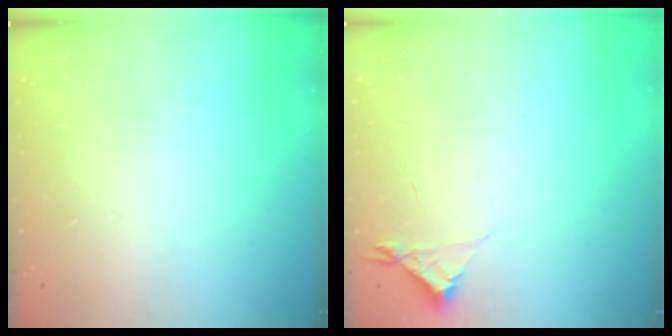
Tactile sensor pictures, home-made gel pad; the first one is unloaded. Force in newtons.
{"total": 4.4, "press": 4.4, "slide": 0.4}